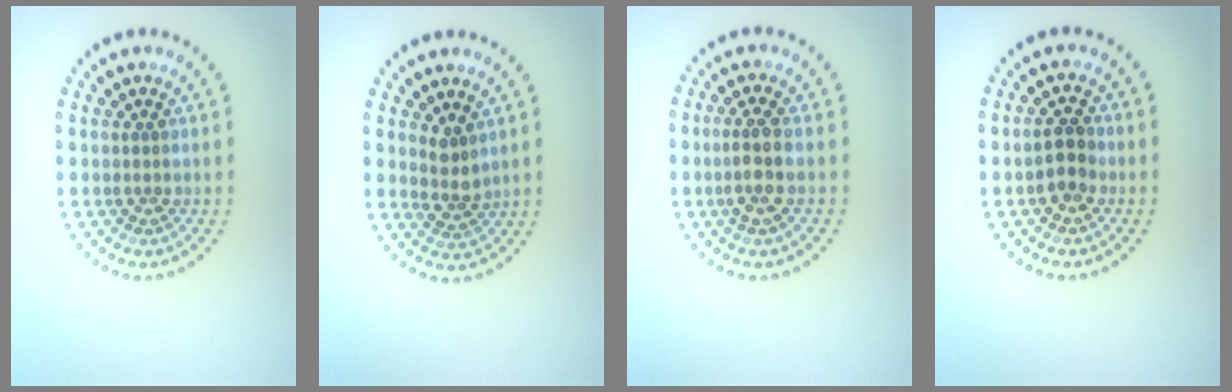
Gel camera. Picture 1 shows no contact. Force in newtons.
{"total": 1.8, "press": 1.4, "slide": 1.1}
{"total": 2.2, "press": 1.9, "slide": 1.2}
{"total": 2.2, "press": 2.1, "slide": 0.4}